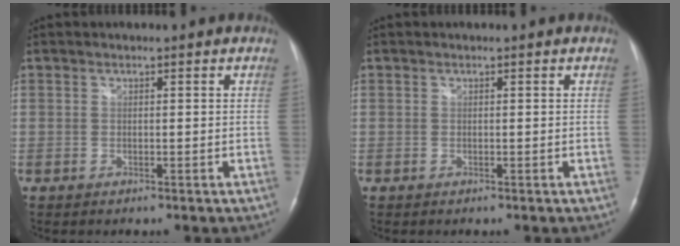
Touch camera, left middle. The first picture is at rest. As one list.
[{"total": 0.0}]